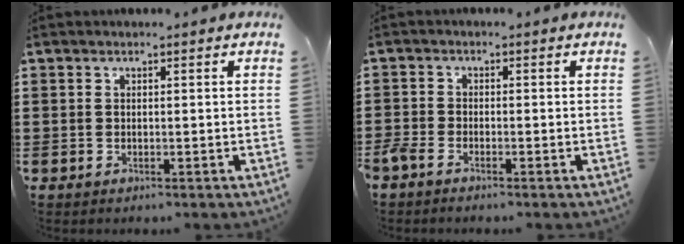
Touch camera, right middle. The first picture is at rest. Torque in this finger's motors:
{"motor_torque": [0.53, -0.12, 0.14, 0.05]}